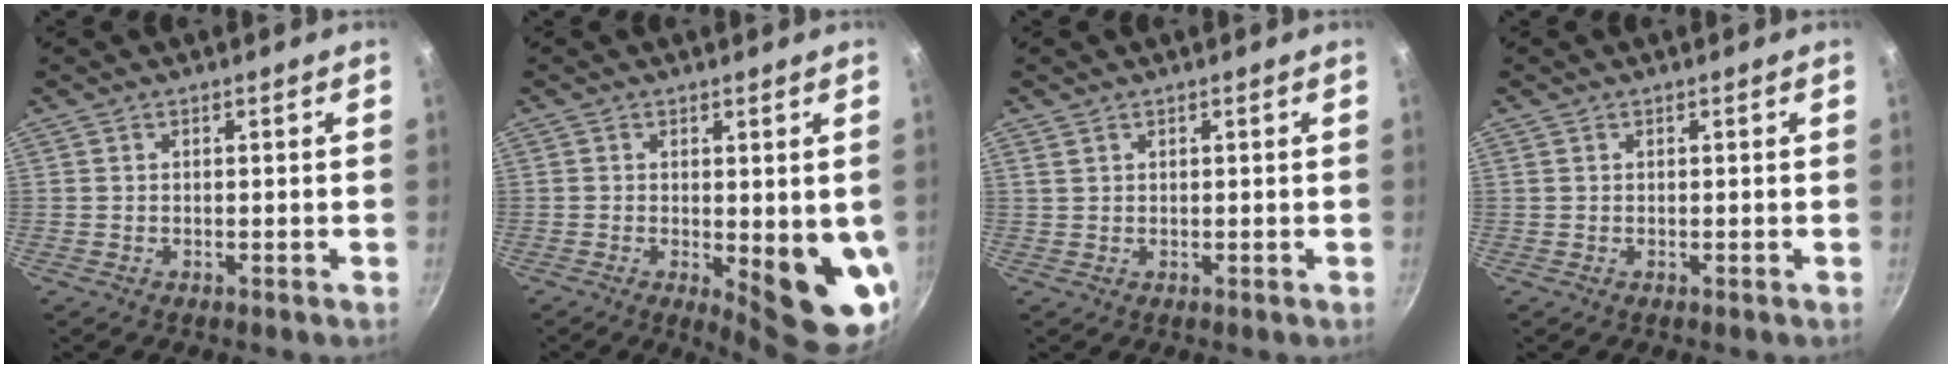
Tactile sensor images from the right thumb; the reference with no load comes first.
{"total": 10.6, "force": [-1.0, 3.6, 9.9], "torque": [-0.107, -0.021, -0.004]}
{"total": 1.1, "force": [0.7, 0.7, 0.4], "torque": [-0.007, 0.000, 0.013]}
{"total": 0.0}